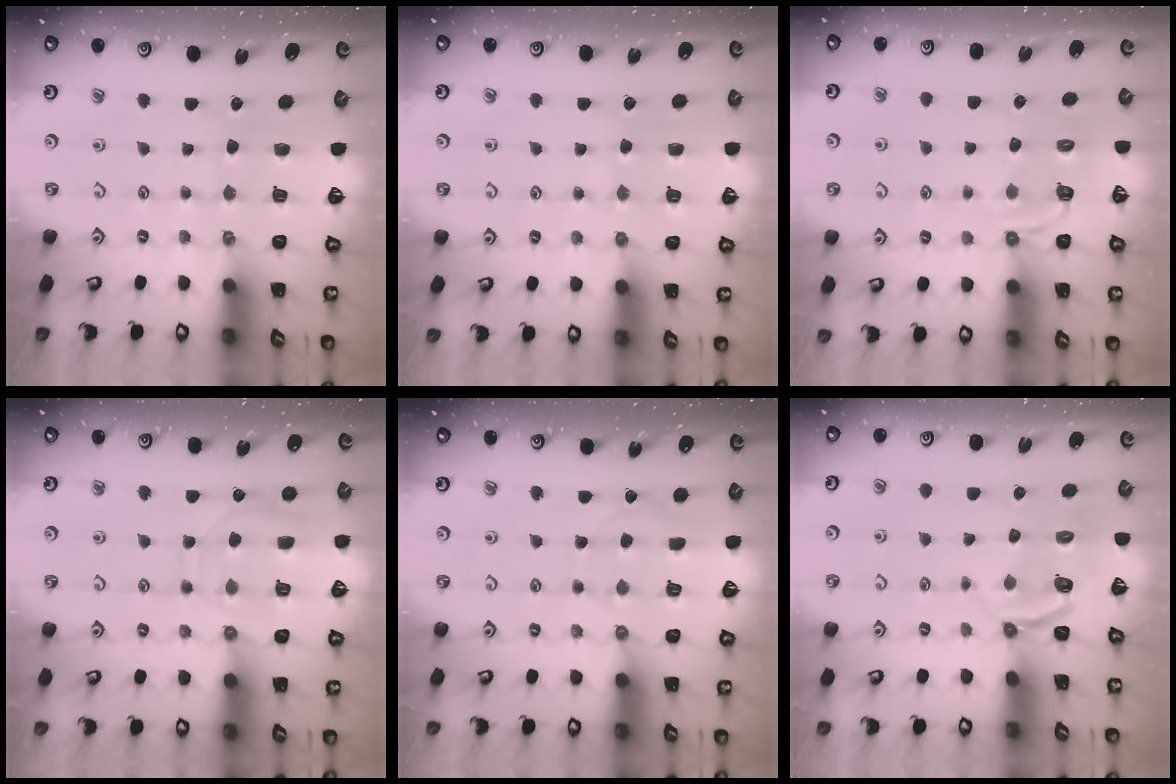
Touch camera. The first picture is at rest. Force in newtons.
{"total": 4.8, "press": 4.7, "slide": 0.6}
{"total": 3.3, "press": 2.8, "slide": 1.8}
{"total": 9.1, "press": 9.1, "slide": 1.0}
{"total": 2.9, "press": 2.9, "slide": 0.3}
{"total": 3.6, "press": 2.6, "slide": 2.5}